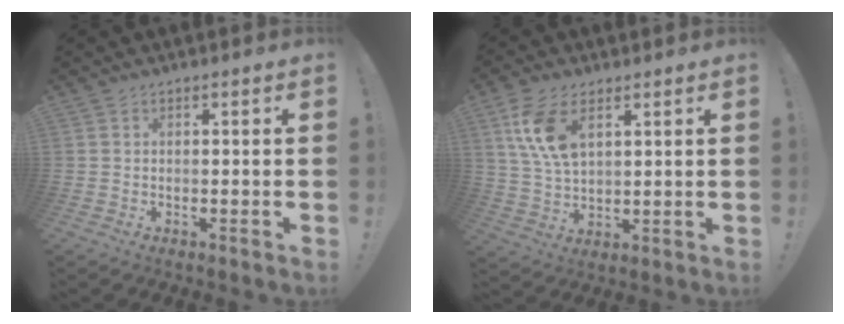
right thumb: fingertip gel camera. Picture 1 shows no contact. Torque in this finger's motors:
{"motor_torque": [0.04, 0.35, 0.64, 0.72, 0.03]}